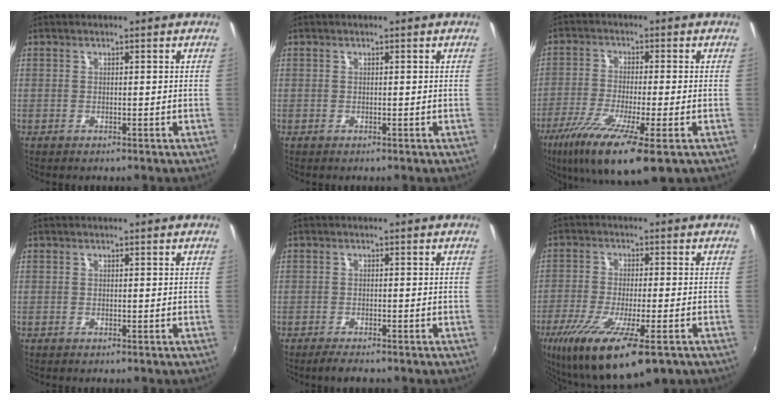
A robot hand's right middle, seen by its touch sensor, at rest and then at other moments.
{"total": 0.0}
{"total": 13.9, "force": [-7.3, 2.3, 11.6], "torque": [-0.236, -0.050, -0.132]}
{"total": 0.0}
{"total": 2.7, "force": [-2.3, 0.6, 1.4], "torque": [-0.035, -0.009, -0.043]}
{"total": 18.6, "force": [-10.9, 4.6, 14.4], "torque": [-0.278, -0.071, -0.177]}